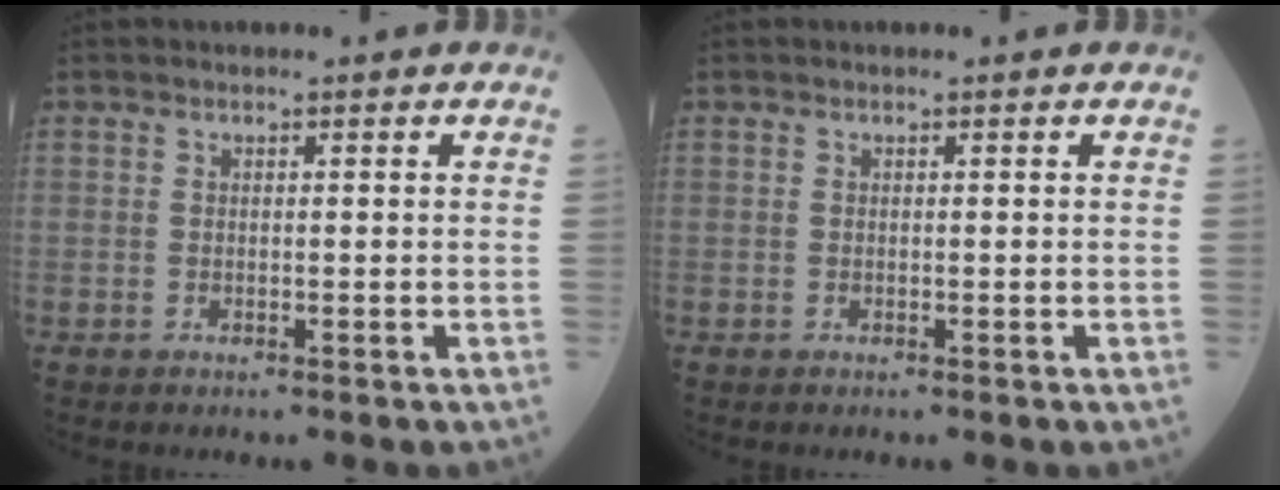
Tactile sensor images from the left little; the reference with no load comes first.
{"total": 0.0}